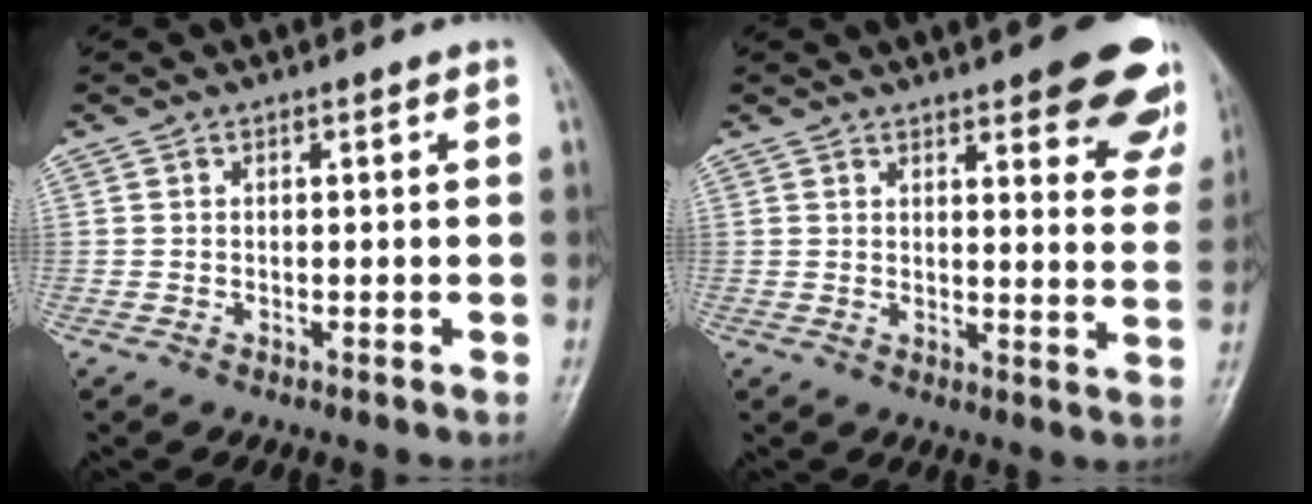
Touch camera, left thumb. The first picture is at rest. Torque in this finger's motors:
{"motor_torque": [1.94, 1.16, 1.30, -1.31, 0.02]}